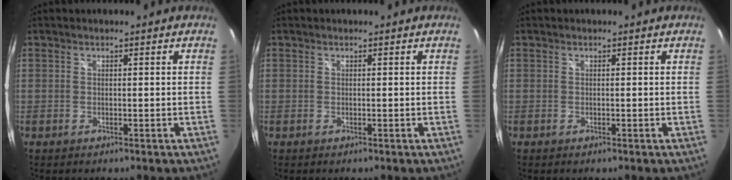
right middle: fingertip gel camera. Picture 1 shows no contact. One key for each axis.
{"total": 0.0}
{"total": 0.0}